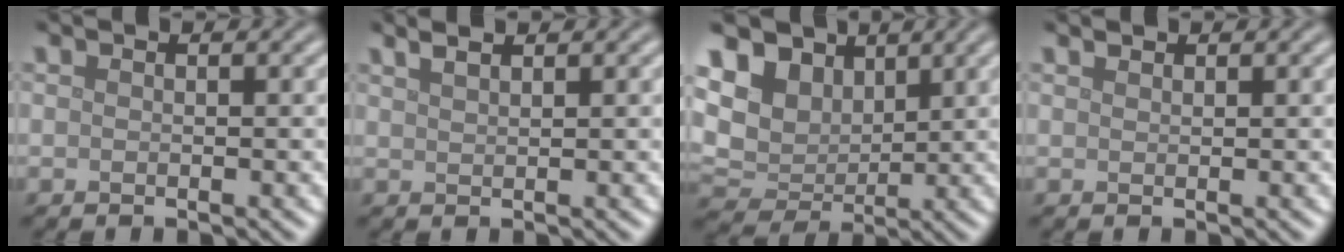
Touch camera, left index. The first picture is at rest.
{"total": 2.2, "force": [1.7, 0.8, 1.2], "torque": [-0.004, 0.008, 0.008]}
{"total": 8.3, "force": [3.9, 6.0, 4.1], "torque": [-0.110, 0.019, 0.057]}
{"total": 0.6, "force": [0.6, 0.1, 0.0], "torque": [0.001, 0.001, 0.013]}